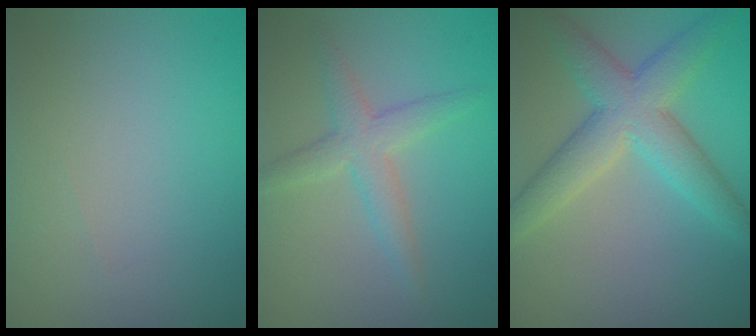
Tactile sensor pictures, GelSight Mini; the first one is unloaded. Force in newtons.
{"total": 2.9, "press": 2.9, "slide": 0.1}
{"total": 5.8, "press": 5.8, "slide": 0.0}